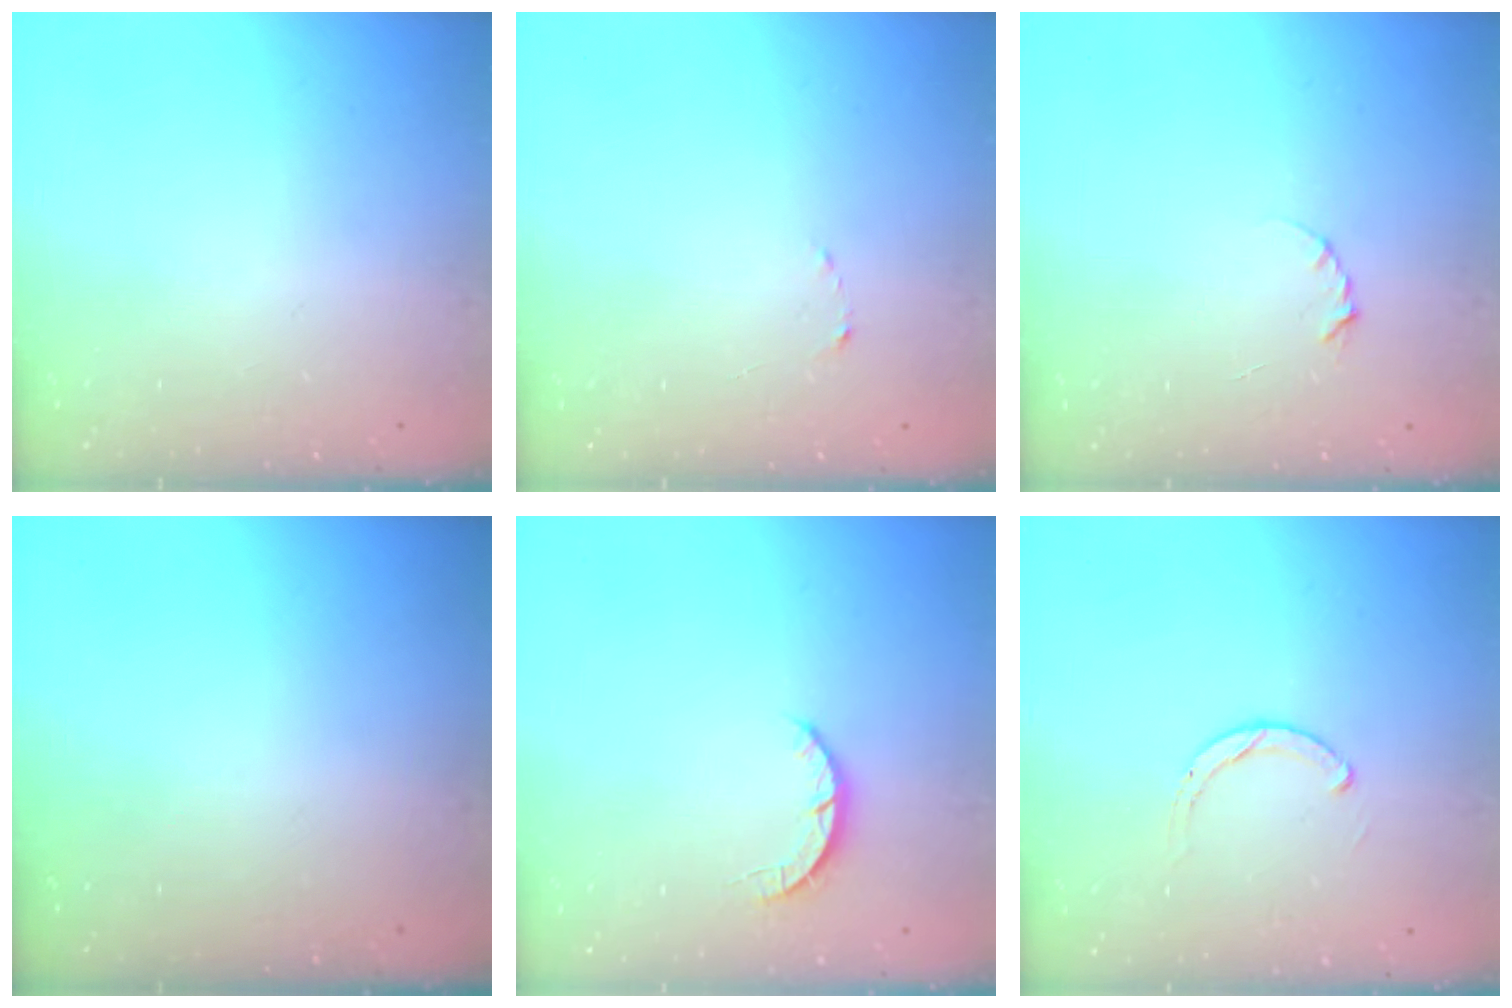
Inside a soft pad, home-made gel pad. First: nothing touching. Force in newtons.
{"total": 1.5, "press": 1.5, "slide": 0.2}
{"total": 2.3, "press": 2.3, "slide": 0.4}
{"total": 0.0}
{"total": 2.5, "press": 2.4, "slide": 0.4}
{"total": 1.9, "press": 1.9, "slide": 0.2}